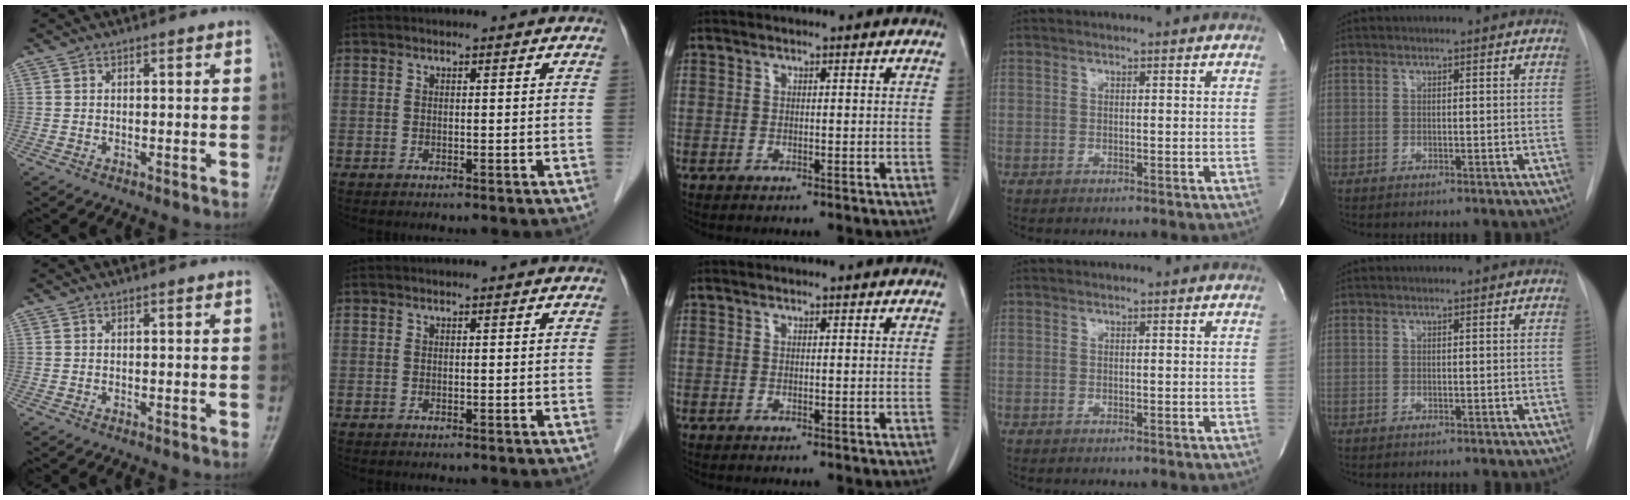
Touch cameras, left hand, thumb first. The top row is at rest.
{}